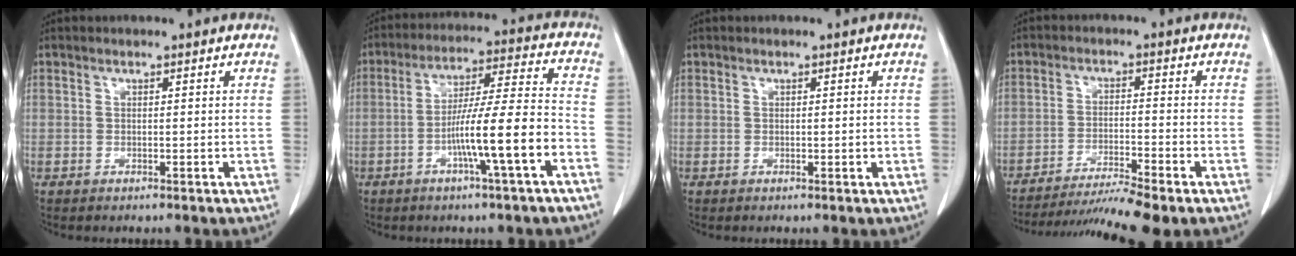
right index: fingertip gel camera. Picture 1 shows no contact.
{"total": 12.3, "force": [-4.6, -0.5, 11.3], "torque": [-0.199, 0.010, -0.079]}
{"total": 0.7, "force": [0.0, 0.5, 0.6], "torque": [-0.006, 0.001, 0.002]}
{"total": 9.9, "force": [-8.4, -1.4, 5.0], "torque": [-0.078, -0.018, -0.139]}